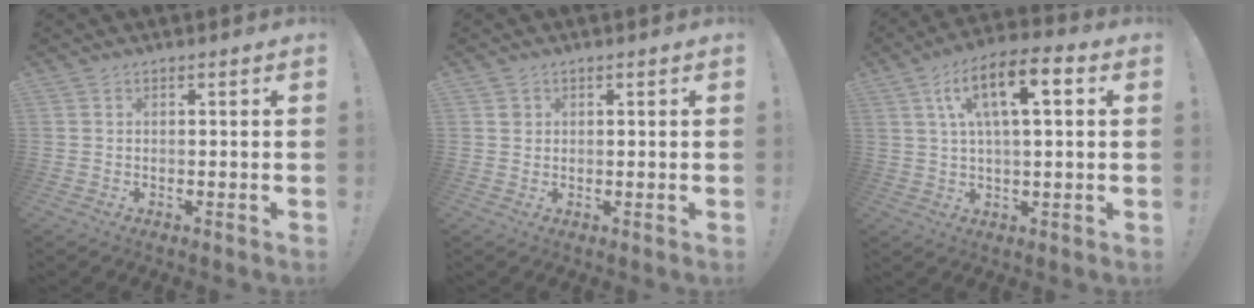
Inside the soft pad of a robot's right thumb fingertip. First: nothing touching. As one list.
[{"total": 1.5, "force": [0.7, 1.3, 0.2], "torque": [0.010, -0.003, 0.011]}, {"total": 12.2, "force": [3.8, 4.3, 10.8], "torque": [-0.178, 0.002, 0.059]}]